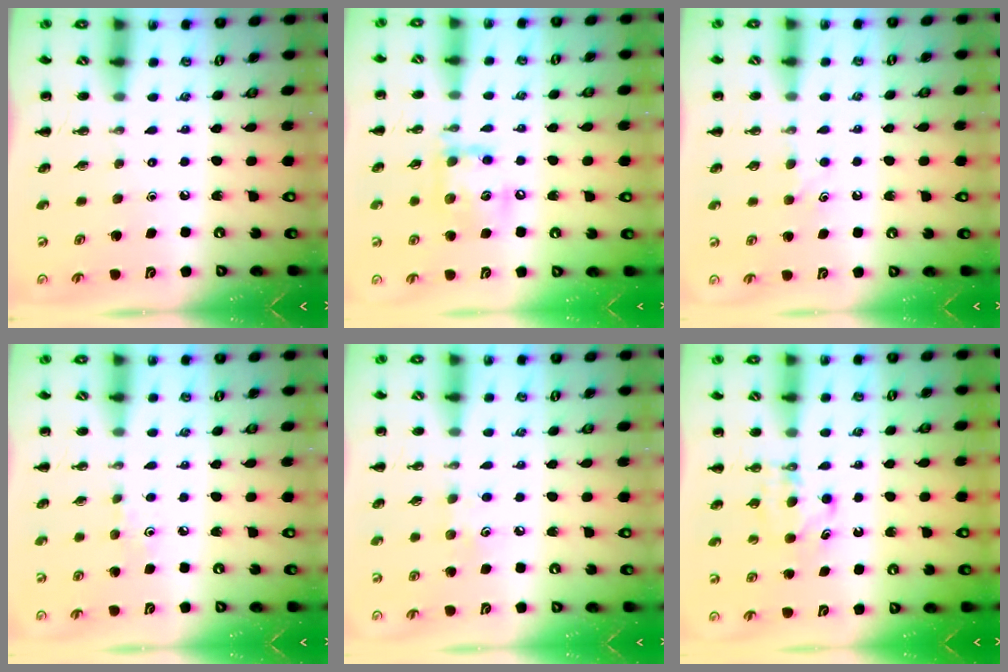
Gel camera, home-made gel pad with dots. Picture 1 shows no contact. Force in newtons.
{"total": 12.9, "press": 12.8, "slide": 1.6}
{"total": 4.6, "press": 4.4, "slide": 1.4}
{"total": 3.5, "press": 3.4, "slide": 1.1}
{"total": 4.9, "press": 4.7, "slide": 1.3}
{"total": 5.6, "press": 5.4, "slide": 1.5}